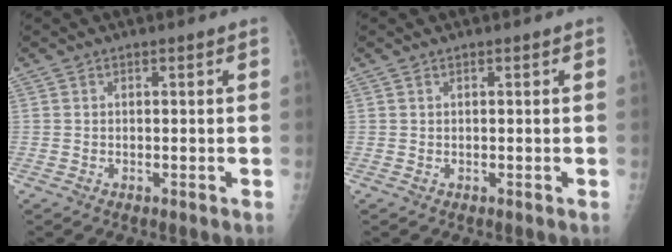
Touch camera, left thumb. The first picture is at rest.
{"total": 0.0}